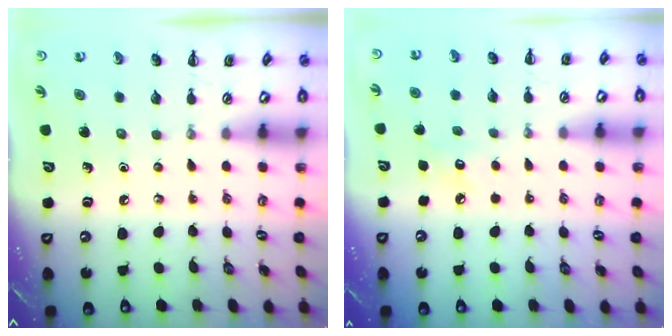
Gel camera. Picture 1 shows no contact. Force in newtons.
{"total": 4.6, "press": 4.4, "slide": 1.2}